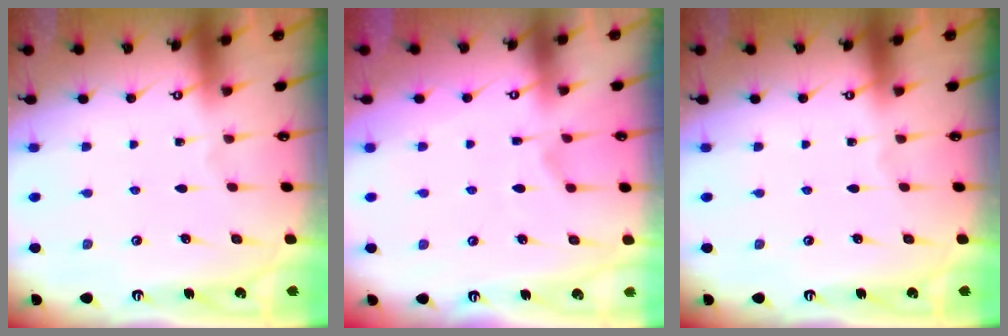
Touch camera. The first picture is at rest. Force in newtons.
{"total": 6.3, "press": 6.1, "slide": 1.4}
{"total": 0.0}